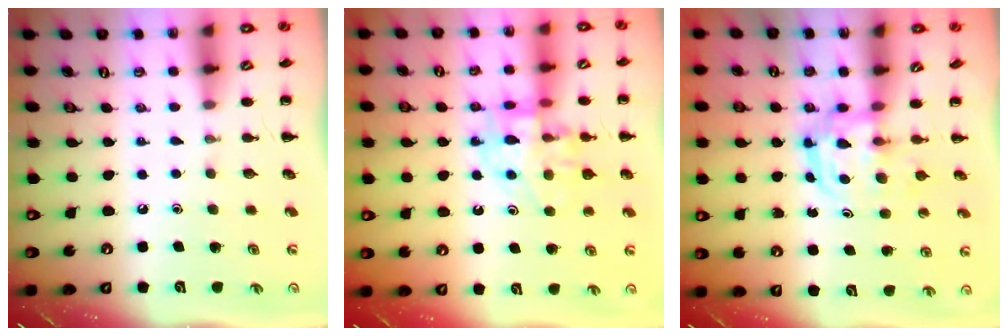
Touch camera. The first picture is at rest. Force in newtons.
{"total": 13.9, "press": 13.7, "slide": 2.5}
{"total": 3.2, "press": 3.2, "slide": 0.4}